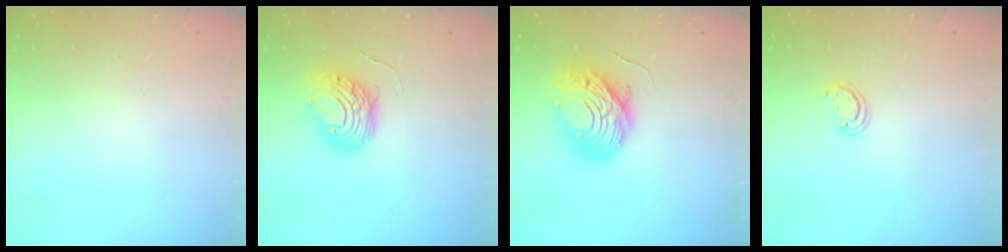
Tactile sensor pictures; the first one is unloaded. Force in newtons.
{"total": 9.8, "press": 9.7, "slide": 1.0}
{"total": 12.2, "press": 12.1, "slide": 1.4}
{"total": 2.5, "press": 2.5, "slide": 0.2}